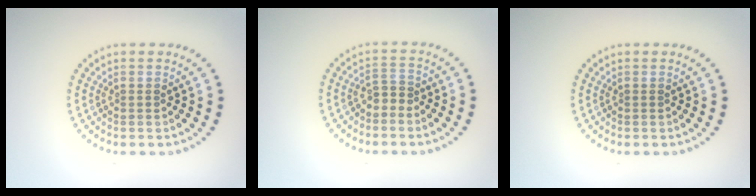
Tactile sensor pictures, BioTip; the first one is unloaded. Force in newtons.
{"total": 1.5, "press": 1.1, "slide": 1.0}
{"total": 0.0}